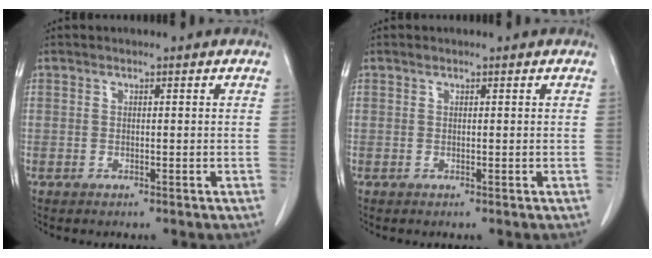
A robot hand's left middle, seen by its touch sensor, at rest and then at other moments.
{"total": 0.0}